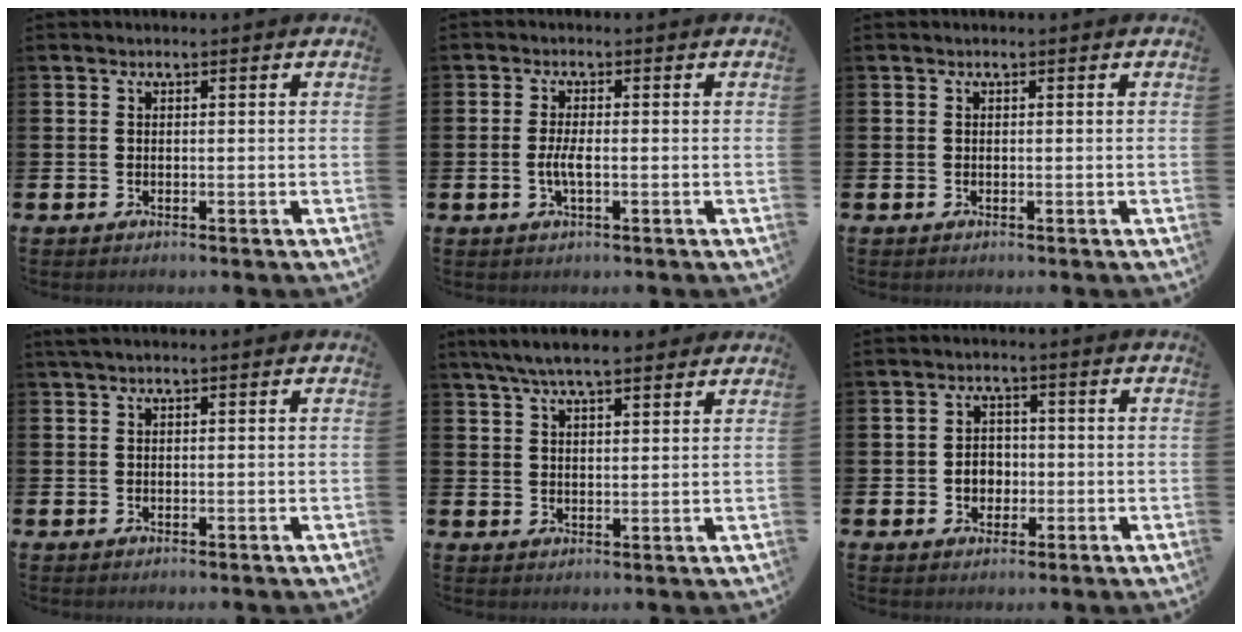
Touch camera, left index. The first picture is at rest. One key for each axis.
{"total": 2.6, "fx": -0.6, "fy": 0.7, "fz": 2.4, "tx": -0.050, "ty": -0.002, "tz": -0.013}
{"total": 0.0}
{"total": 0.9, "fx": 0.6, "fy": 0.1, "fz": 0.7, "tx": -0.011, "ty": 0.002, "tz": 0.010}
{"total": 6.1, "fx": 5.5, "fy": 1.0, "fz": 2.4, "tx": -0.057, "ty": -0.014, "tz": 0.100}
{"total": 3.3, "fx": -0.6, "fy": 2.7, "fz": 1.6, "tx": -0.014, "ty": -0.003, "tz": -0.021}